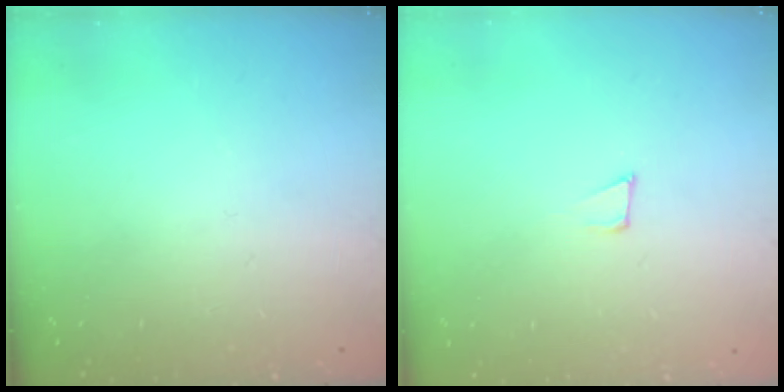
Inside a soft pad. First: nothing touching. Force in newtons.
{"total": 4.3, "press": 4.2, "slide": 1.0}